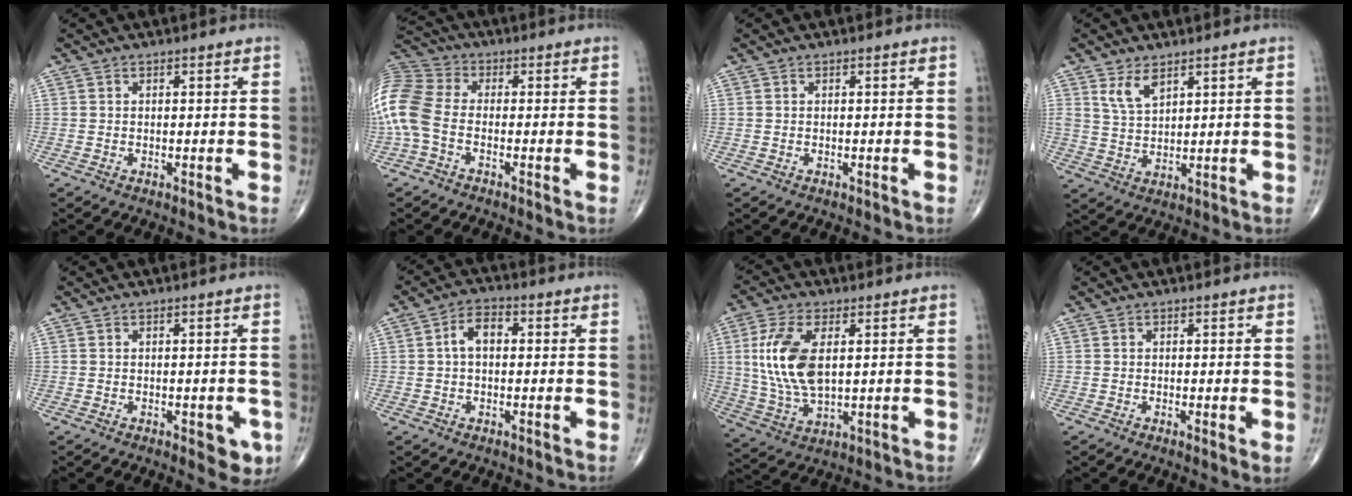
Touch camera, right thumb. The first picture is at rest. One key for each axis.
{"total": 13.5, "fx": -2.3, "fy": 9.0, "fz": 9.8, "tx": -0.238, "ty": 0.025, "tz": -0.055}
{"total": 0.0}
{"total": 4.8, "fx": 3.0, "fy": 2.3, "fz": 2.9, "tx": -0.048, "ty": -0.020, "tz": 0.064}
{"total": 4.5, "fx": -1.7, "fy": 2.1, "fz": 3.7, "tx": -0.021, "ty": 0.000, "tz": -0.016}
{"total": 5.2, "fx": 0.5, "fy": 3.2, "fz": 4.1, "tx": -0.069, "ty": 0.019, "tz": 0.002}
{"total": 13.1, "fx": 2.3, "fy": 6.6, "fz": 11.1, "tx": -0.233, "ty": -0.009, "tz": 0.052}
{"total": 1.9, "fx": -0.1, "fy": 0.3, "fz": 1.9, "tx": -0.036, "ty": -0.008, "tz": -0.004}